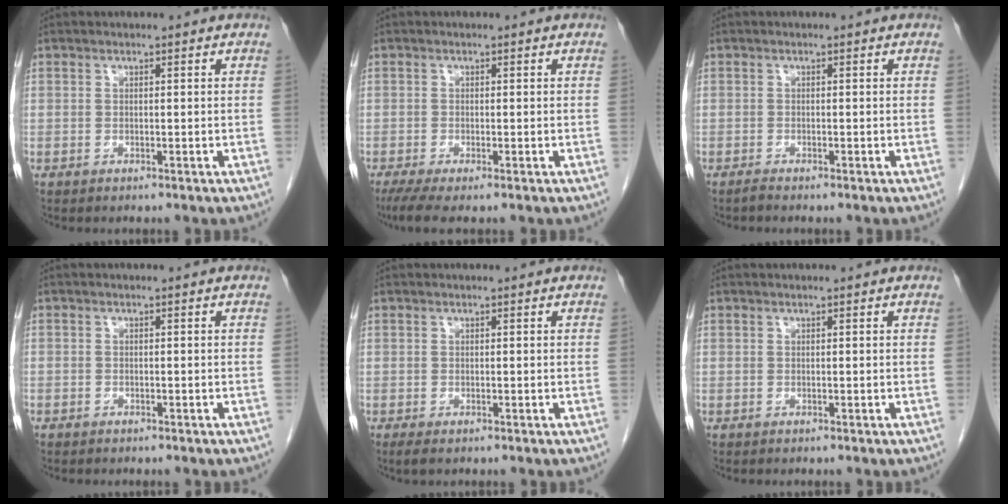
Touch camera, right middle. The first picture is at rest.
{"total": 3.5, "force": [-2.3, 0.5, 2.6], "torque": [-0.049, -0.011, -0.043]}
{"total": 0.7, "force": [-0.6, -0.1, 0.2], "torque": [-0.007, -0.001, -0.013]}
{"total": 1.2, "force": [-1.0, 0.7, 0.3], "torque": [-0.004, 0.002, -0.012]}
{"total": 1.3, "force": [-0.9, 0.5, 0.9], "torque": [-0.017, -0.002, -0.011]}
{"total": 0.0}